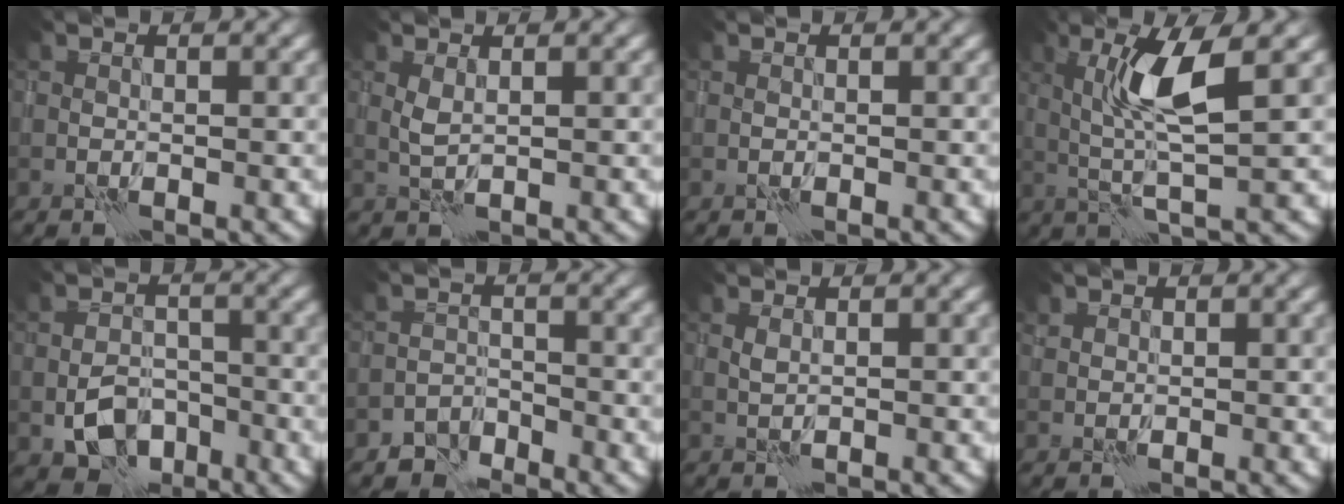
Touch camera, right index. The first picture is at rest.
{"total": 0.9, "force": [0.6, 0.2, 0.7], "torque": [-0.017, 0.003, 0.011]}
{"total": 0.0}
{"total": 5.0, "force": [1.6, 0.7, 4.7], "torque": [-0.094, 0.002, 0.034]}
{"total": 4.4, "force": [-1.9, 3.1, 2.4], "torque": [-0.037, -0.005, -0.034]}
{"total": 2.4, "force": [-2.1, 1.1, -0.1], "torque": [0.009, 0.004, -0.048]}
{"total": 0.5, "force": [0.5, 0.1, 0.2], "torque": [-0.002, 0.001, 0.009]}
{"total": 0.8, "force": [0.4, 0.7, -0.2], "torque": [0.010, 0.001, 0.007]}